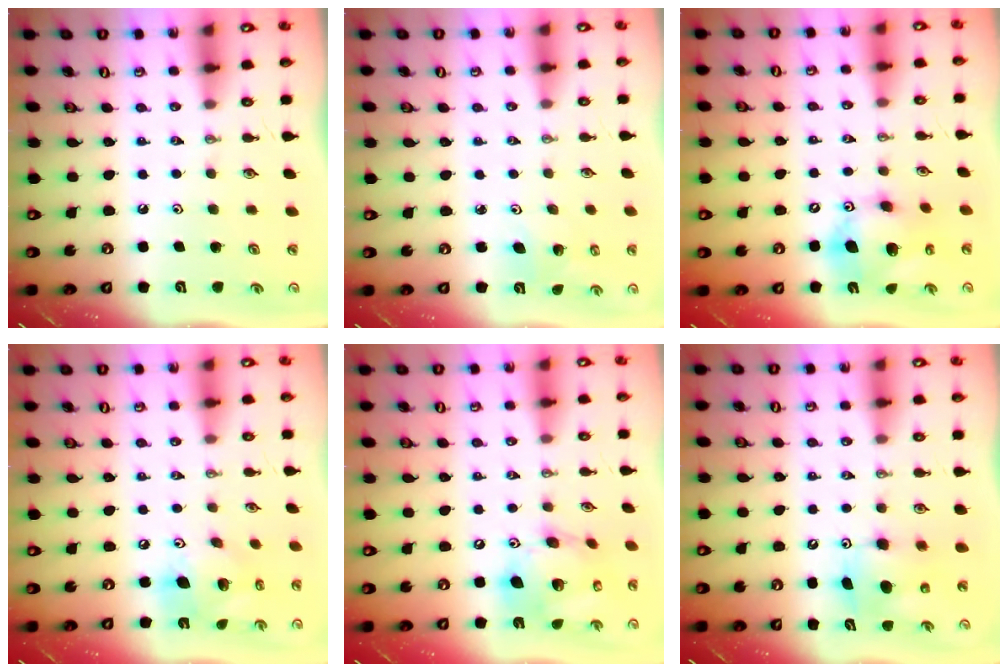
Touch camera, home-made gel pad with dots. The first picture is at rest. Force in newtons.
{"total": 4.0, "press": 3.4, "slide": 2.0}
{"total": 14.2, "press": 13.9, "slide": 2.9}
{"total": 13.5, "press": 13.2, "slide": 3.1}
{"total": 17.8, "press": 17.5, "slide": 3.2}
{"total": 9.8, "press": 9.8, "slide": 1.2}